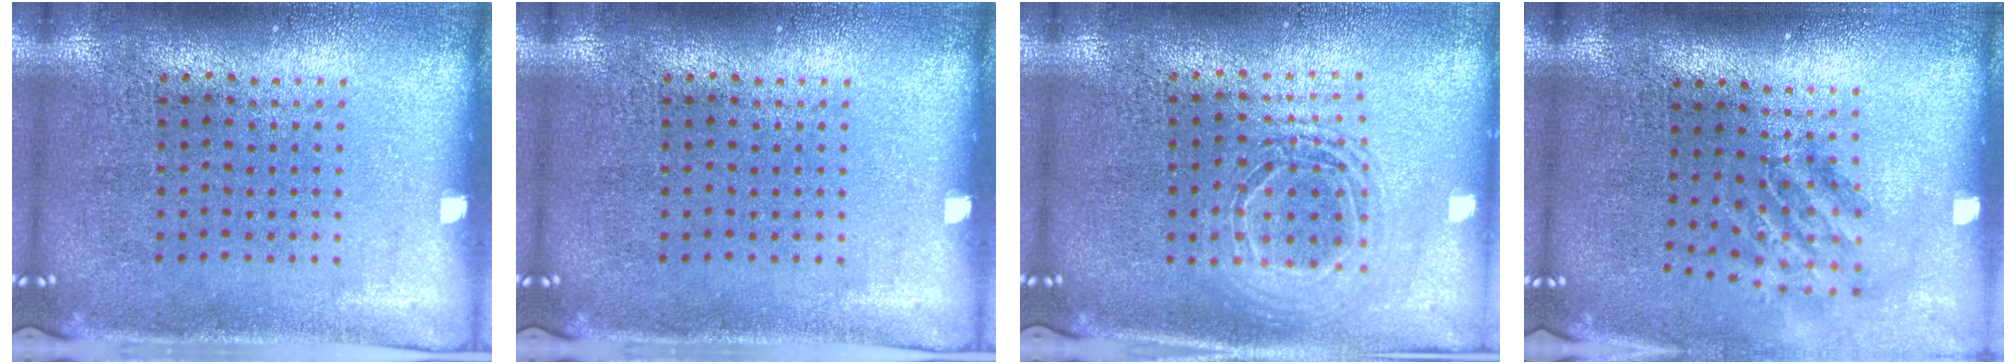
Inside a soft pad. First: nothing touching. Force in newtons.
{"total": 0.0}
{"total": 1.6, "press": 1.3, "slide": 0.9}
{"total": 1.8, "press": 1.3, "slide": 1.3}